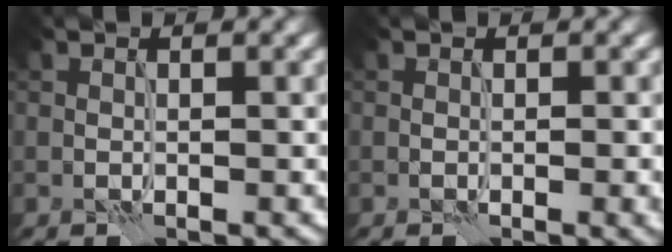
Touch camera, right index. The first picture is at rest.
{"total": 1.3, "force": [-0.1, 0.5, 1.2], "torque": [-0.006, 0.001, -0.002]}